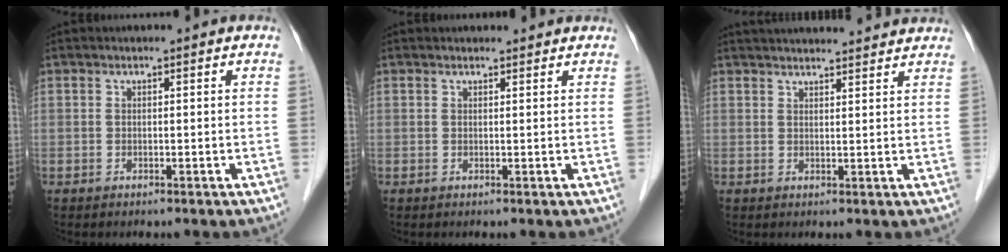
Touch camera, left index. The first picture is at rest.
{"total": 2.4, "force": [2.3, 0.6, 0.3], "torque": [-0.009, 0.014, 0.026]}
{"total": 14.3, "force": [13.5, 1.6, 4.4], "torque": [-0.062, 0.039, 0.175]}